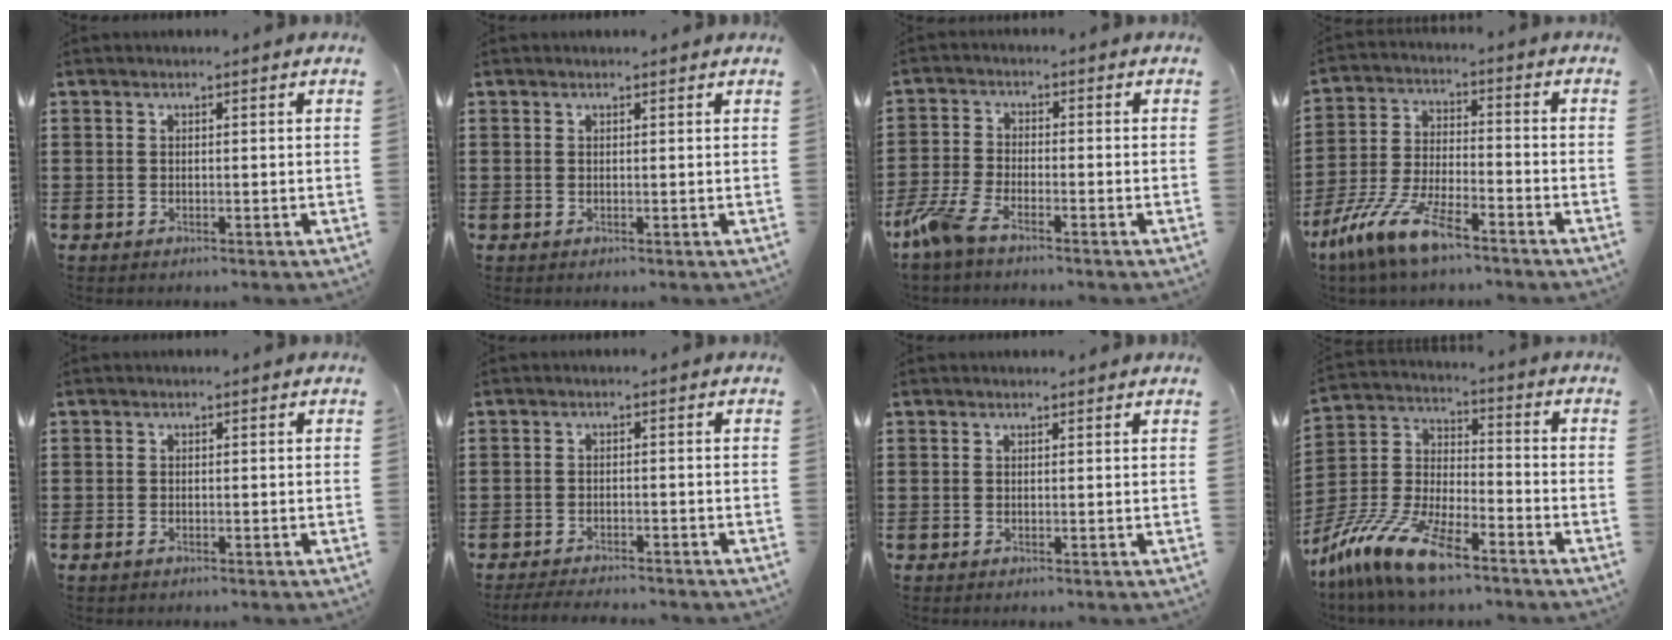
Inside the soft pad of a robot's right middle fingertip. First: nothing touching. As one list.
[{"total": 0.0}, {"total": 5.6, "force": [-4.2, 1.2, 3.5], "torque": [-0.099, -0.015, -0.086]}, {"total": 10.1, "force": [-7.6, 1.8, 6.3], "torque": [-0.155, -0.003, -0.156]}, {"total": 0.6, "force": [-0.4, 0.2, 0.4], "torque": [-0.009, -0.006, -0.006]}, {"total": 2.4, "force": [-2.4, 0.1, 0.5], "torque": [-0.011, -0.001, -0.048]}, {"total": 0.0}, {"total": 13.5, "force": [-10.2, 3.3, 8.2], "torque": [-0.183, 0.022, -0.198]}]